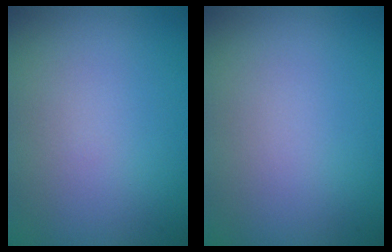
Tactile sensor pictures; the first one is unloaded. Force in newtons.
{"total": 0.0}